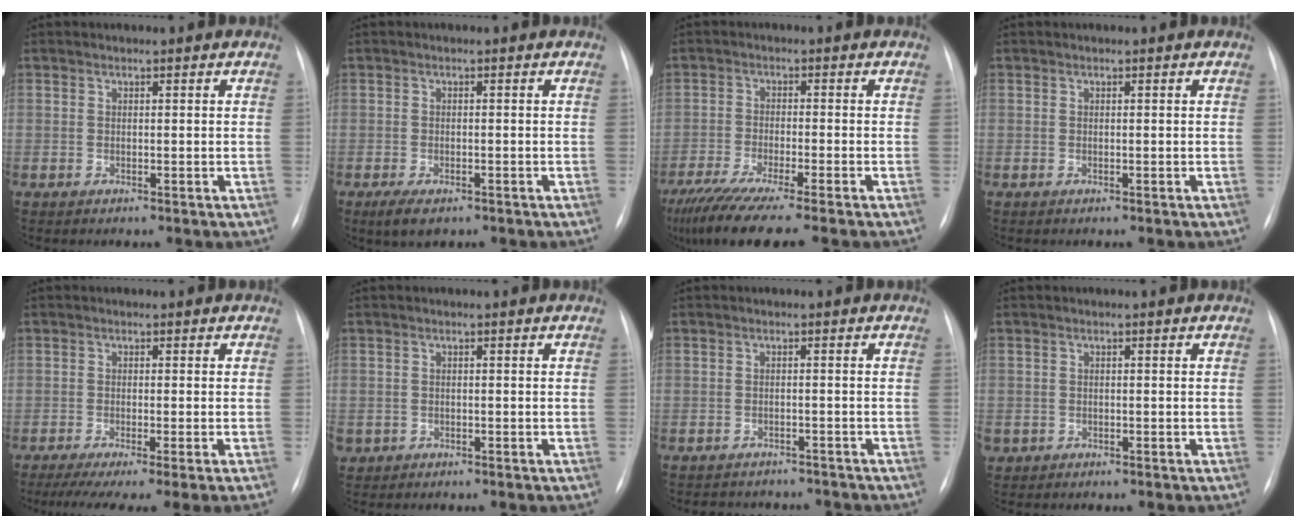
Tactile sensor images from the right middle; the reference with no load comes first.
{"total": 3.5, "force": [-2.1, 1.5, 2.3], "torque": [-0.046, -0.007, -0.027]}
{"total": 12.5, "force": [-10.0, 0.3, 7.5], "torque": [-0.130, -0.036, -0.163]}
{"total": 0.0}
{"total": 10.3, "force": [-8.2, -0.5, 6.3], "torque": [-0.081, -0.028, -0.120]}
{"total": 1.8, "force": [-0.8, 1.6, 0.3], "torque": [-0.009, 0.002, -0.009]}
{"total": 6.8, "force": [-6.3, 2.3, 0.7], "torque": [-0.008, 0.009, -0.073]}
{"total": 1.4, "force": [-0.6, 1.2, 0.3], "torque": [-0.010, 0.003, -0.004]}